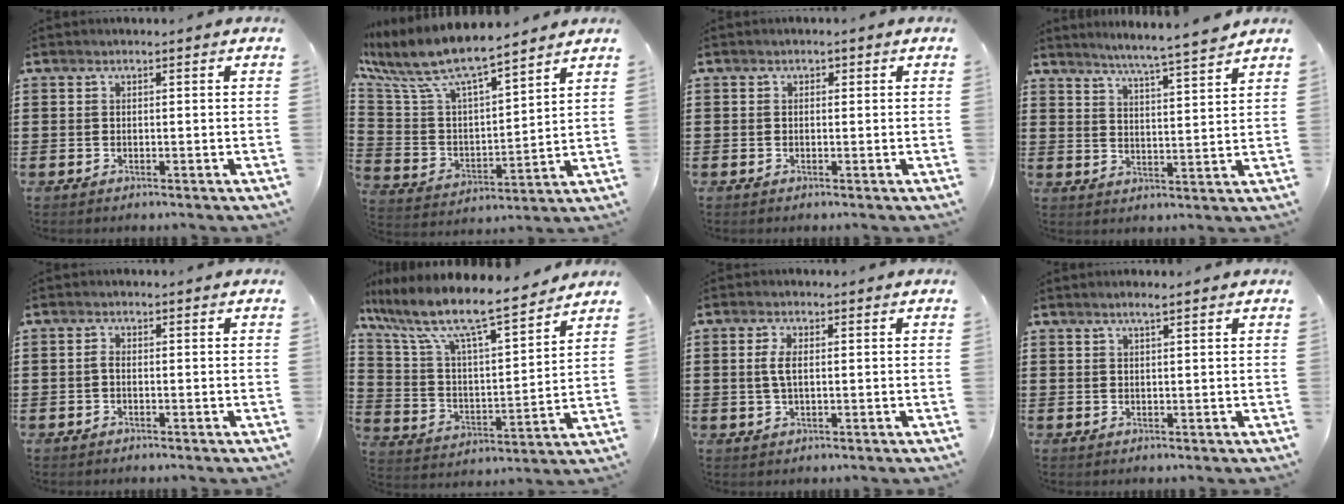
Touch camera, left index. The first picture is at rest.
{"total": 8.5, "force": [7.3, 1.8, 4.0], "torque": [-0.113, -0.045, 0.122]}
{"total": 0.8, "force": [-0.1, 0.7, 0.2], "torque": [-0.006, 0.003, -0.002]}
{"total": 4.9, "force": [4.5, -1.3, 1.6], "torque": [-0.048, -0.031, 0.075]}
{"total": 1.0, "force": [-0.4, 0.4, 0.9], "torque": [-0.019, -0.001, -0.007]}
{"total": 9.5, "force": [7.8, 1.5, 5.2], "torque": [-0.136, -0.054, 0.128]}
{"total": 3.4, "force": [0.4, 1.4, 3.1], "torque": [-0.078, -0.001, 0.001]}
{"total": 1.5, "force": [1.1, -0.1, 1.0], "torque": [-0.020, 0.000, 0.020]}